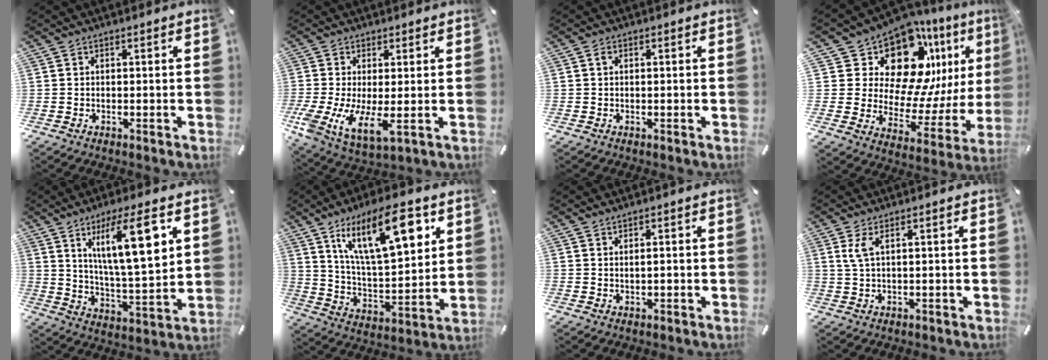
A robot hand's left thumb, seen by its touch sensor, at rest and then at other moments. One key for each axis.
{"total": 9.1, "fx": -0.8, "fy": 4.0, "fz": 8.1, "tx": -0.174, "ty": -0.028, "tz": -0.008}
{"total": 0.6, "fx": 0.0, "fy": 0.4, "fz": 0.5, "tx": -0.011, "ty": 0.004, "tz": -0.001}
{"total": 17.8, "fx": 11.9, "fy": 10.1, "fz": 8.6, "tx": -0.120, "ty": -0.118, "tz": 0.208}
{"total": 16.4, "fx": 8.1, "fy": 4.4, "fz": 13.6, "tx": -0.225, "ty": -0.023, "tz": 0.126}
{"total": 20.9, "fx": 10.9, "fy": 8.2, "fz": 15.9, "tx": -0.278, "ty": -0.039, "tz": 0.171}
{"total": 1.1, "fx": 0.5, "fy": 0.2, "fz": 1.0, "tx": -0.020, "ty": 0.000, "tz": 0.007}
{"total": 3.2, "fx": 1.2, "fy": 0.8, "fz": 2.9, "tx": -0.062, "ty": 0.003, "tz": 0.020}